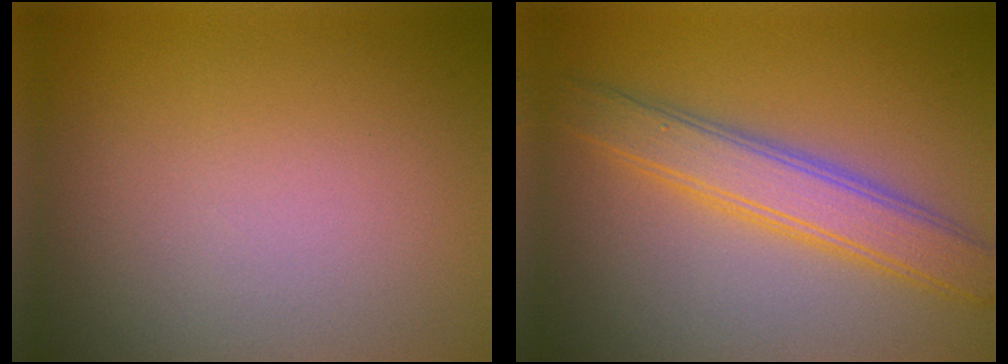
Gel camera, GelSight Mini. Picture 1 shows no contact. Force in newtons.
{"total": 4.7, "press": 4.7, "slide": 0.1}